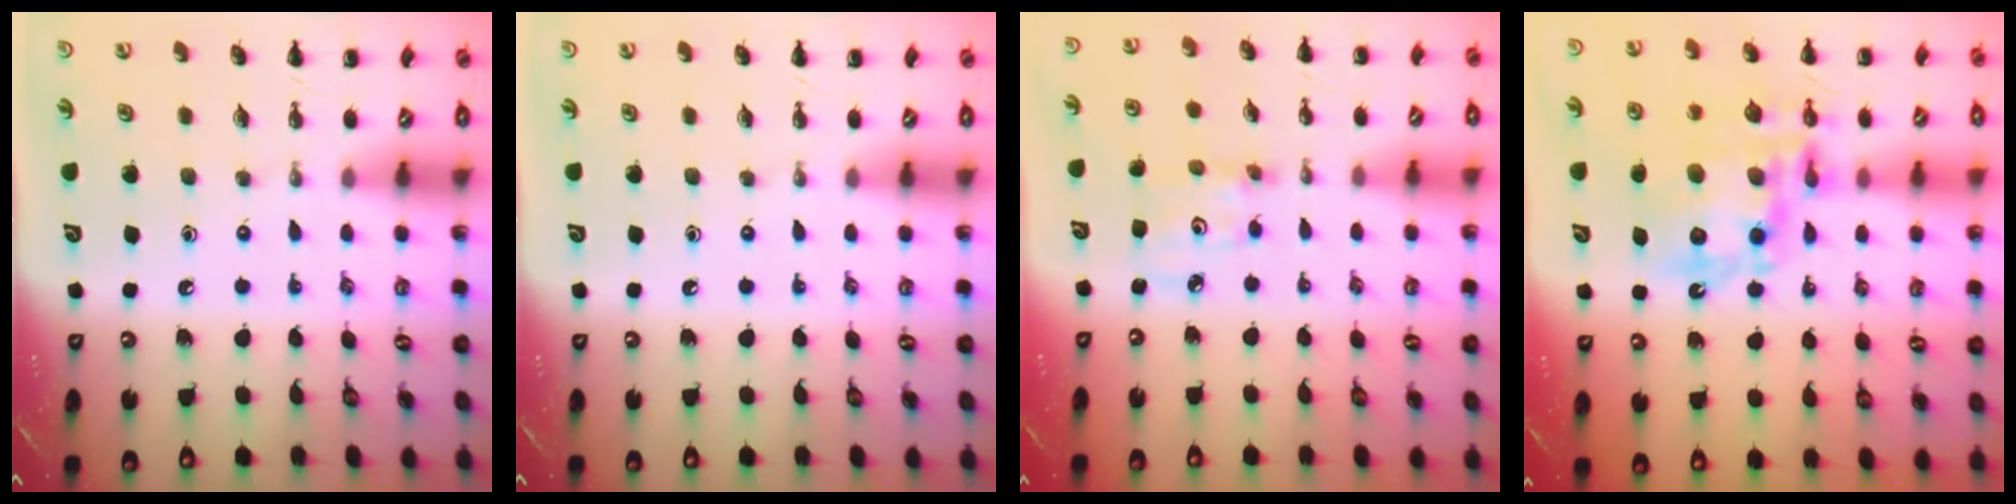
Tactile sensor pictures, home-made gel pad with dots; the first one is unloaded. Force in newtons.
{"total": 0.0}
{"total": 2.8, "press": 2.8, "slide": 0.4}
{"total": 17.5, "press": 17.1, "slide": 3.9}